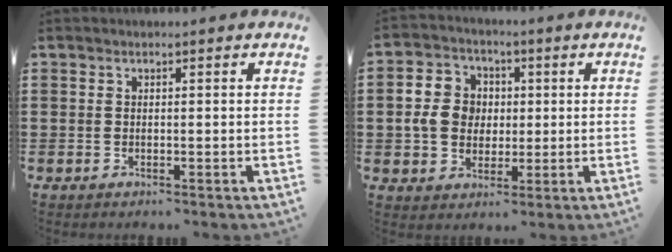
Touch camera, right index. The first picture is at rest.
{"total": 7.4, "force": [0.2, 6.4, 3.6], "torque": [-0.102, 0.017, 0.000]}